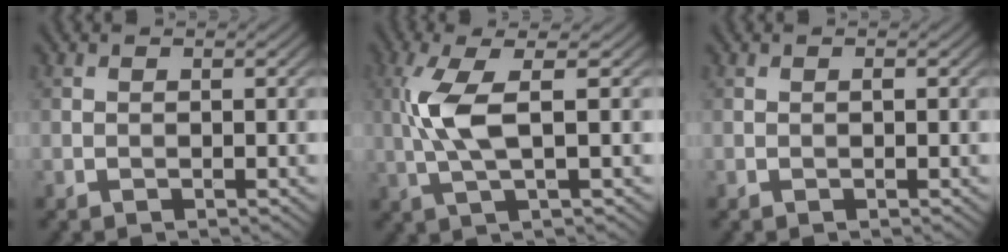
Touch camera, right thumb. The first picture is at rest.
{"total": 6.7, "force": [0.8, 1.5, 6.4], "torque": [-0.154, 0.010, 0.016]}
{"total": 0.0}